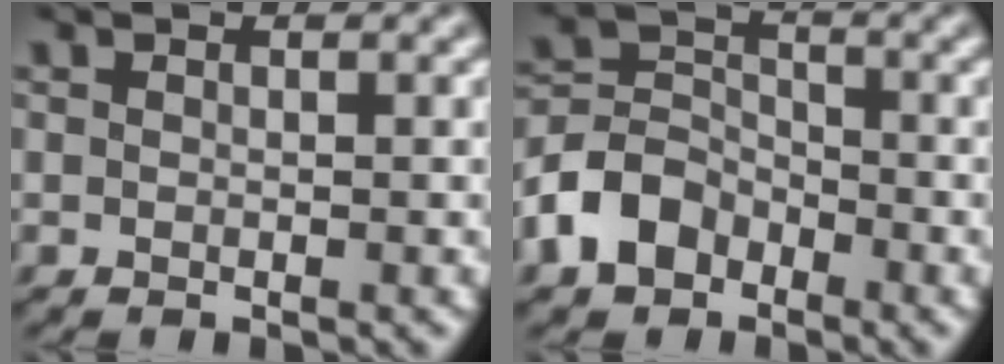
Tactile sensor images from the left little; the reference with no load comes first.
{"total": 4.8, "force": [-2.8, 3.4, 1.9], "torque": [-0.041, 0.005, -0.066]}